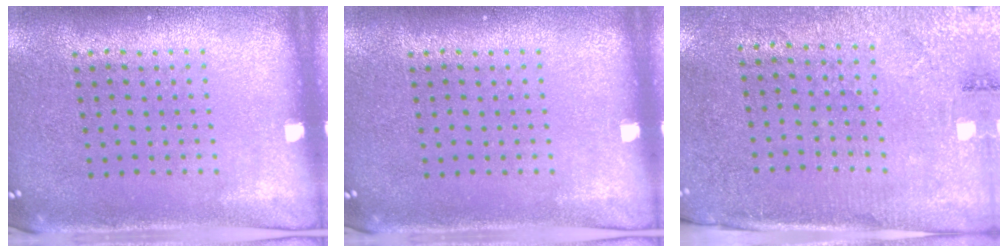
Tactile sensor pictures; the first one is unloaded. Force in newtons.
{"total": 0.0}
{"total": 2.7, "press": 2.4, "slide": 1.3}